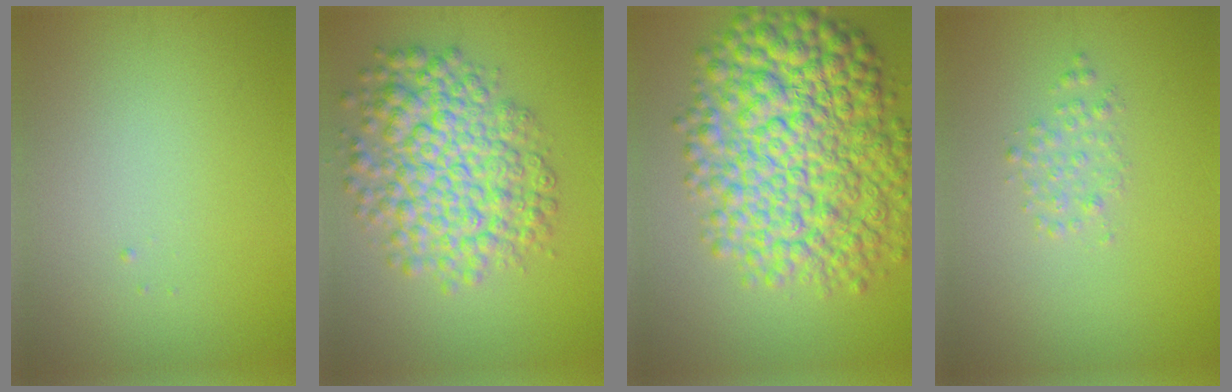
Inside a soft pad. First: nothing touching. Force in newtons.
{"total": 8.0, "press": 8.0, "slide": 0.2}
{"total": 11.8, "press": 11.8, "slide": 0.2}
{"total": 1.4, "press": 1.4, "slide": 0.0}